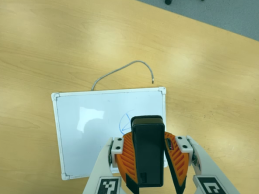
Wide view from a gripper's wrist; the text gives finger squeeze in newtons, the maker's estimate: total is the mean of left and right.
{"total": 11.1, "left": 10.3, "right": 11.8}